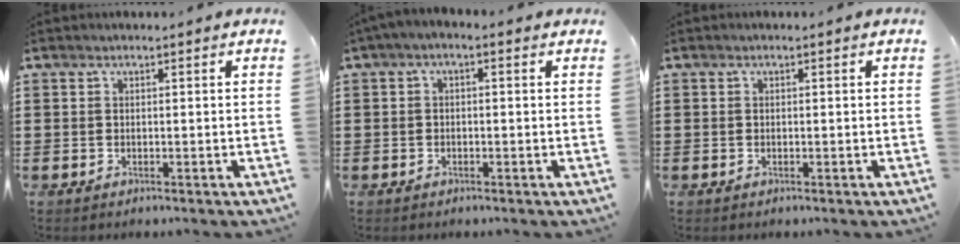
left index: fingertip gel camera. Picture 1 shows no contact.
{"total": 1.3, "force": [-0.9, 0.3, 0.8], "torque": [-0.015, 0.001, -0.018]}
{"total": 0.0}